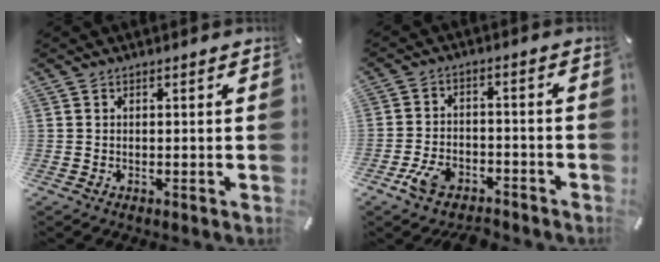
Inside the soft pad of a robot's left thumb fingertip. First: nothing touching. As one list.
[{"total": 6.9, "force": [-4.9, 3.6, 3.3], "torque": [-0.073, 0.024, -0.093]}]